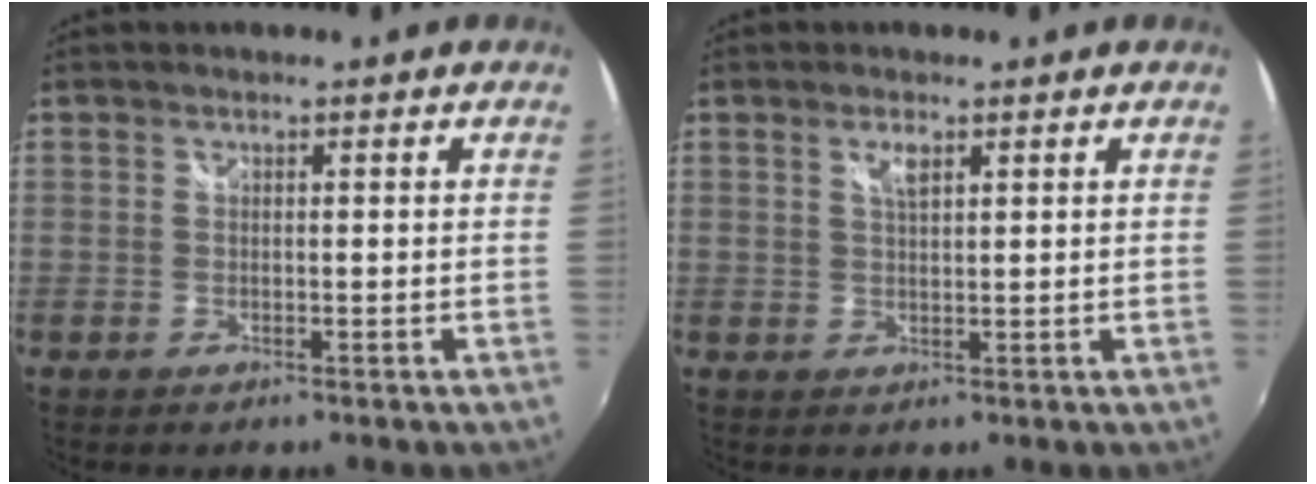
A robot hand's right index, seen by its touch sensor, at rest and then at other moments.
{"total": 2.5, "force": [1.3, 0.8, 2.0], "torque": [-0.034, 0.001, 0.021]}